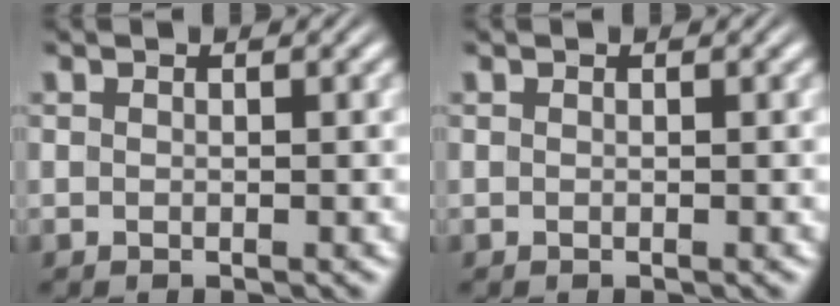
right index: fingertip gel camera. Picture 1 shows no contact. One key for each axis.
{"total": 0.0}